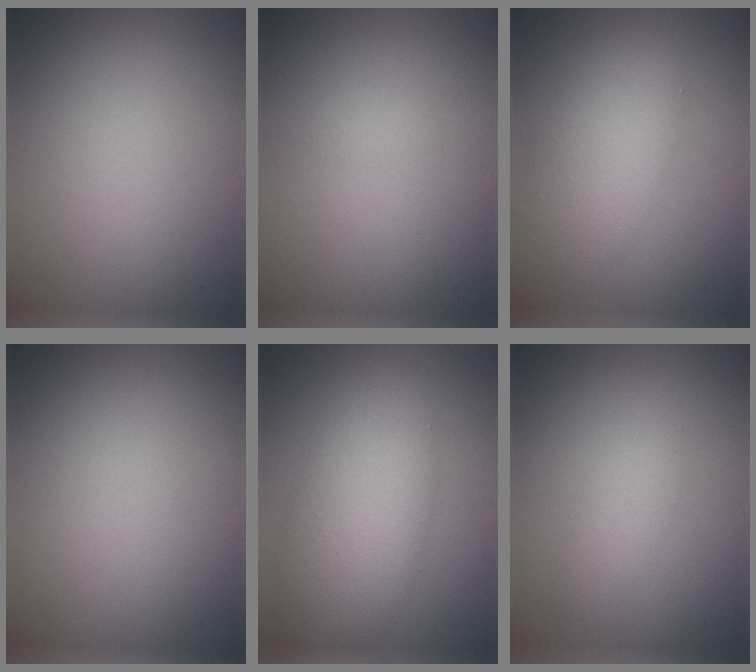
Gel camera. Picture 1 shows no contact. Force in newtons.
{"total": 0.5, "press": 0.5, "slide": 0.1}
{"total": 6.3, "press": 6.3, "slide": 0.4}
{"total": 0.0}
{"total": 7.7, "press": 7.7, "slide": 0.3}
{"total": 1.8, "press": 1.8, "slide": 0.0}